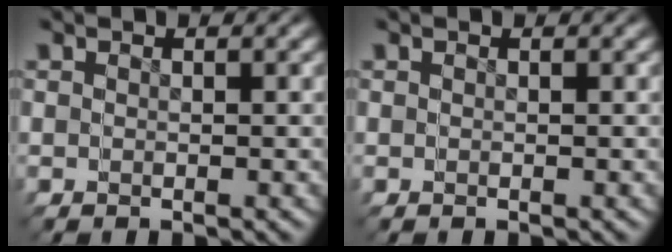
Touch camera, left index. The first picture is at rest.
{"total": 0.0}